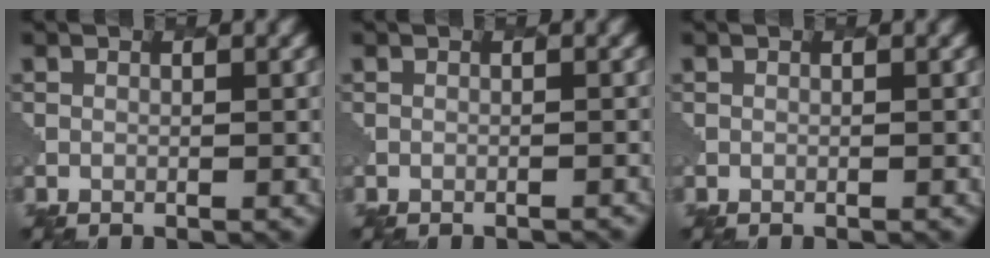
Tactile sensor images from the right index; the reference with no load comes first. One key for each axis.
{"total": 1.2, "fx": -1.2, "fy": 0.3, "fz": 0.2, "tx": 0.011, "ty": 0.004, "tz": -0.015}
{"total": 0.0}